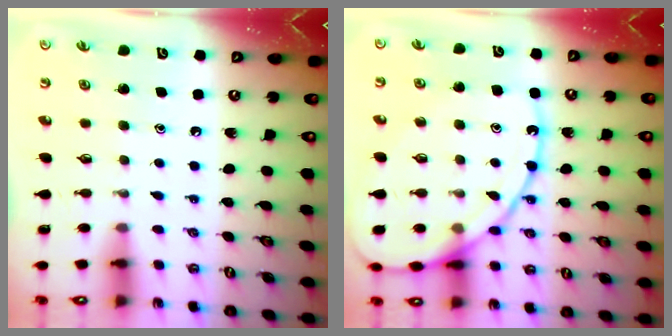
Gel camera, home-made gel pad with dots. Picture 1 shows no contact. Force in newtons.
{"total": 15.3, "press": 15.3, "slide": 1.5}